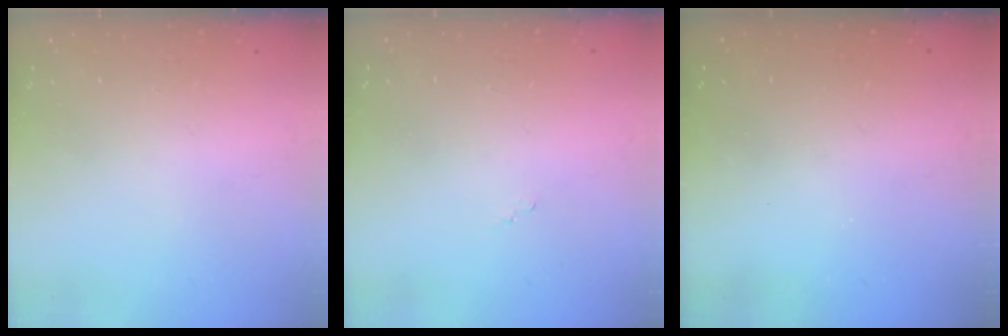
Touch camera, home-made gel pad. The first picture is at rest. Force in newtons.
{"total": 7.5, "press": 7.5, "slide": 0.6}
{"total": 3.1, "press": 3.1, "slide": 0.1}